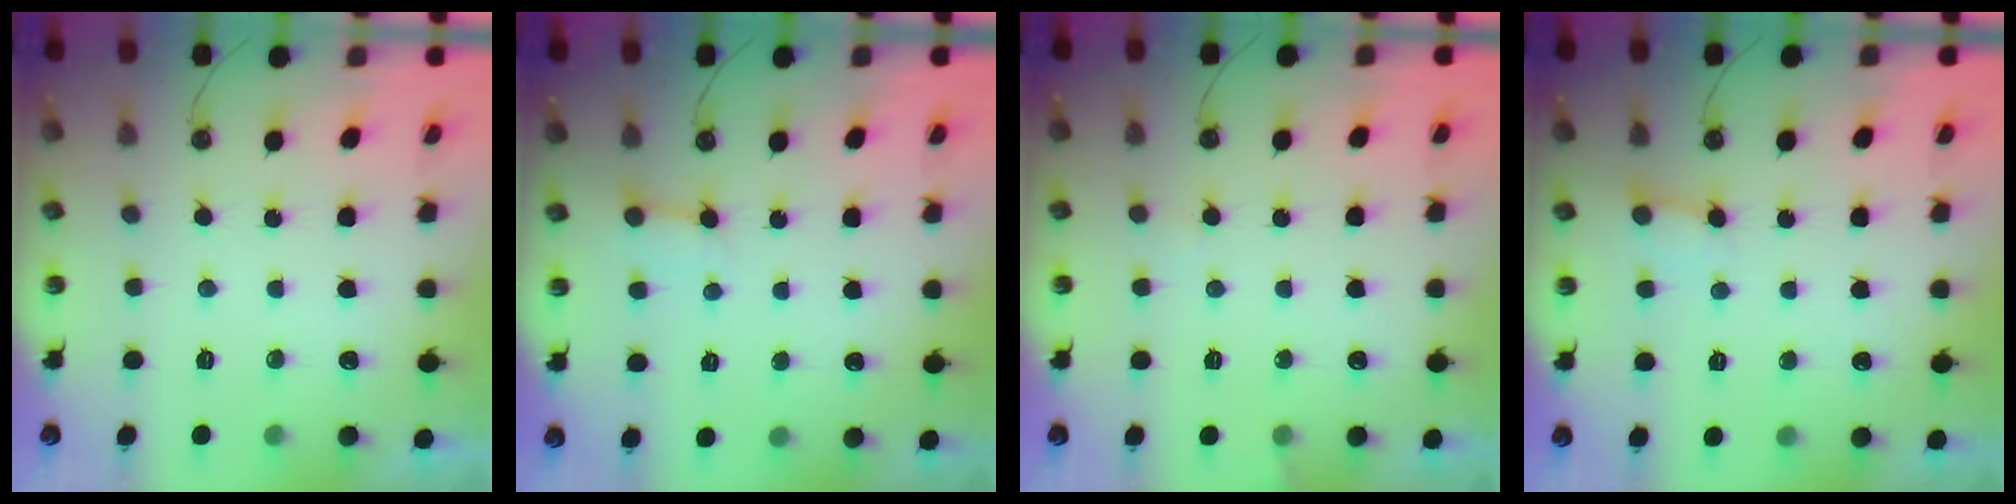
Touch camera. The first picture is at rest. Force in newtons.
{"total": 3.9, "press": 3.9, "slide": 0.2}
{"total": 5.3, "press": 5.3, "slide": 0.4}
{"total": 4.9, "press": 4.8, "slide": 0.6}